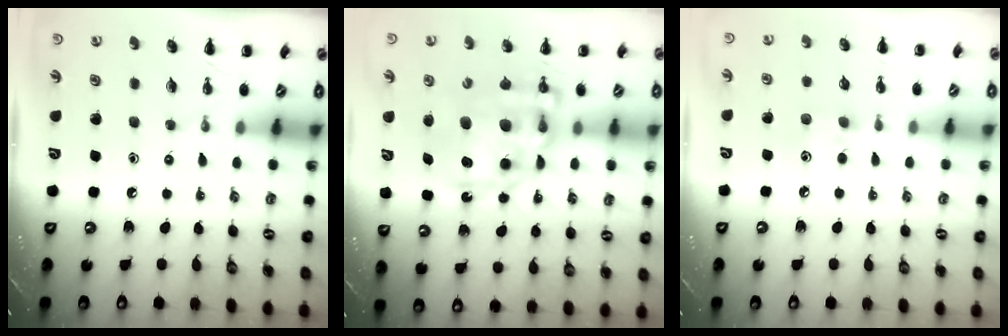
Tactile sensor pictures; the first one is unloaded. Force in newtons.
{"total": 18.2, "press": 17.7, "slide": 4.2}
{"total": 6.6, "press": 6.3, "slide": 1.8}